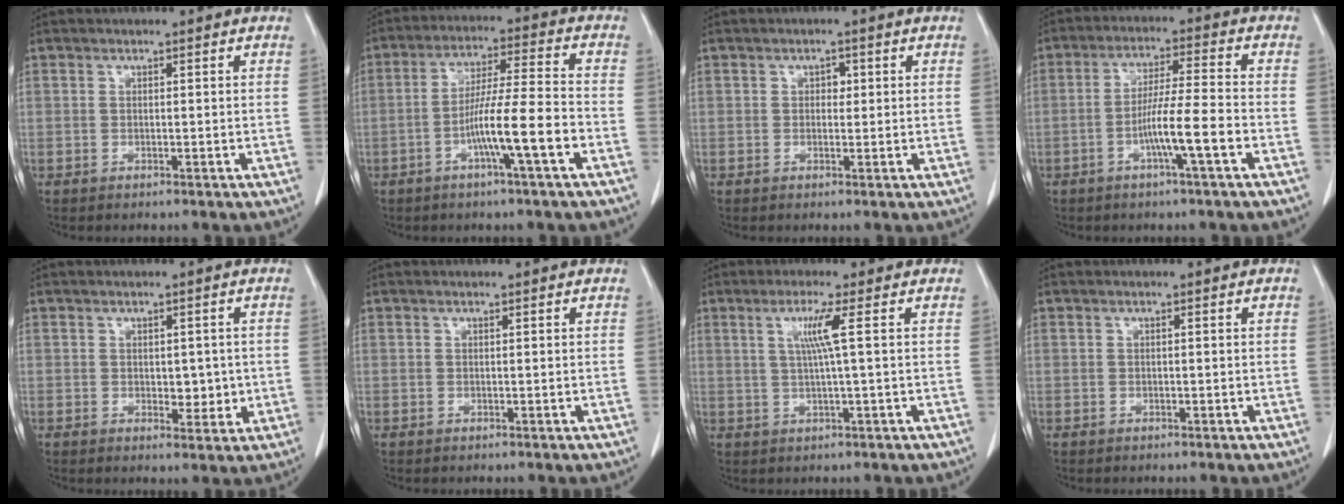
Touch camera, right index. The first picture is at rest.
{"total": 10.0, "force": [-3.8, -0.3, 9.3], "torque": [-0.168, 0.005, -0.070]}
{"total": 1.5, "force": [0.3, 1.0, 1.0], "torque": [-0.011, 0.001, 0.002]}
{"total": 7.8, "force": [-3.0, -0.5, 7.2], "torque": [-0.134, 0.001, -0.055]}
{"total": 3.6, "force": [-0.1, 2.1, 2.9], "torque": [-0.032, -0.003, 0.006]}
{"total": 0.0}
{"total": 4.4, "force": [1.1, -1.0, 4.1], "torque": [-0.084, 0.000, 0.023]}
{"total": 0.0}